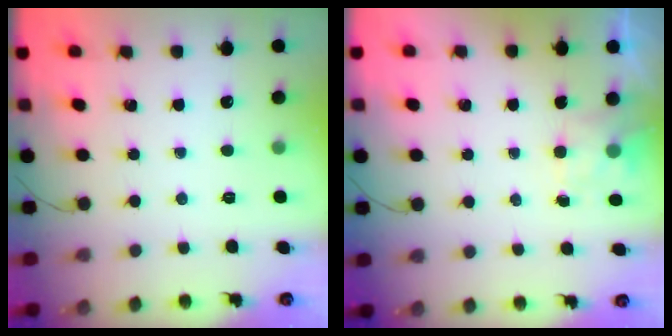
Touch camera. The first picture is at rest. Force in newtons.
{"total": 2.5, "press": 2.1, "slide": 1.4}